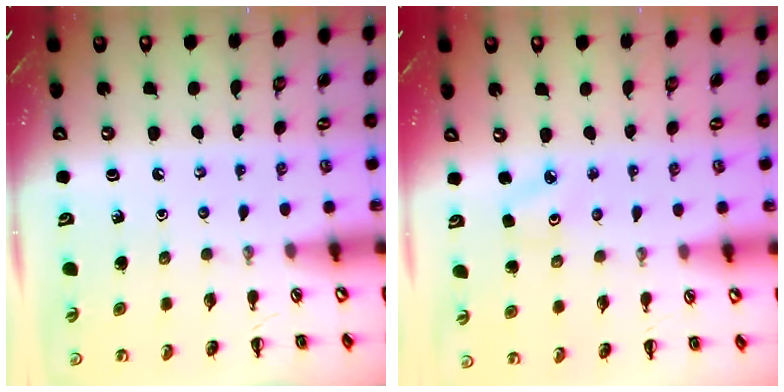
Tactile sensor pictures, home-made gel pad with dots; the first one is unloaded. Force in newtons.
{"total": 2.1, "press": 2.0, "slide": 0.6}